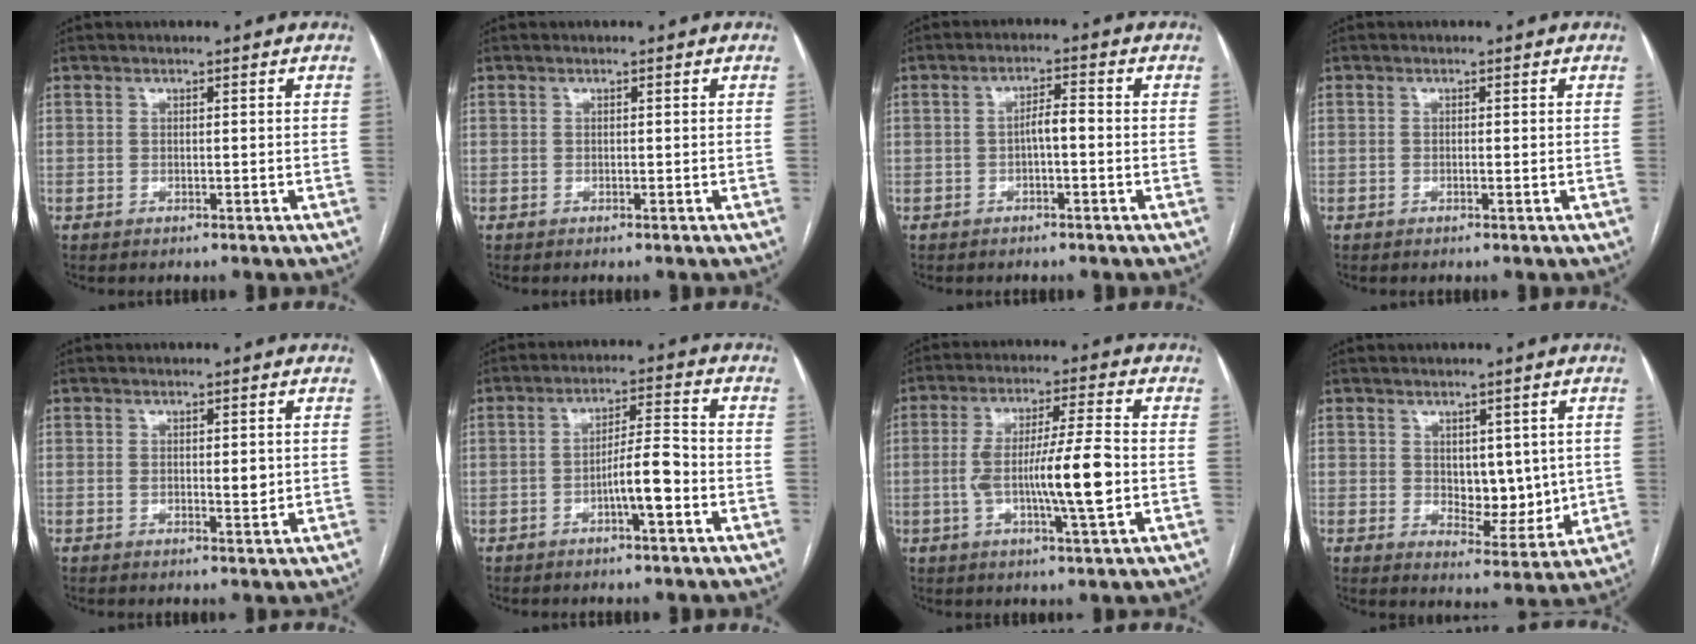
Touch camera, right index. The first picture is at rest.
{"total": 0.0}
{"total": 2.7, "force": [-0.6, 0.6, 2.6], "torque": [-0.041, 0.008, -0.010]}
{"total": 0.0}
{"total": 2.1, "force": [0.3, 0.7, 2.0], "torque": [-0.027, -0.002, 0.008]}
{"total": 6.4, "force": [-2.4, 0.6, 5.8], "torque": [-0.105, 0.010, -0.039]}
{"total": 11.4, "force": [-1.7, 0.4, 11.3], "torque": [-0.203, 0.004, -0.031]}
{"total": 7.0, "force": [0.7, 3.9, 5.8], "torque": [-0.076, -0.006, 0.025]}